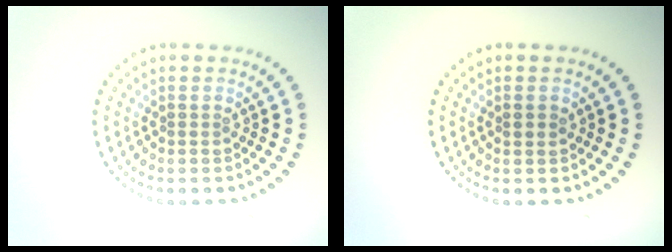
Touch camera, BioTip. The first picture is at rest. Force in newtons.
{"total": 0.9, "press": 0.8, "slide": 0.3}